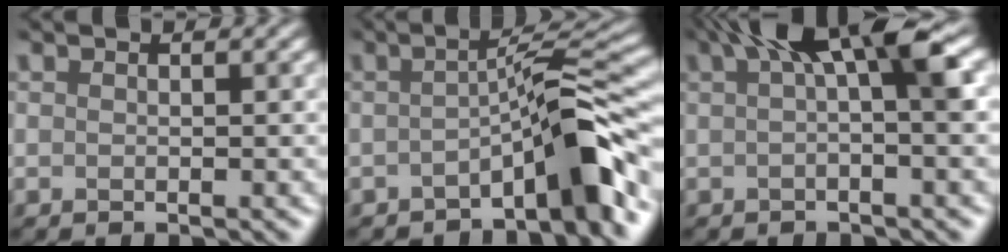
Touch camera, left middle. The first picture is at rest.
{"total": 6.0, "force": [-3.1, 0.6, 5.2], "torque": [-0.075, 0.021, -0.052]}
{"total": 5.5, "force": [2.1, 0.6, 5.1], "torque": [-0.073, 0.021, 0.030]}